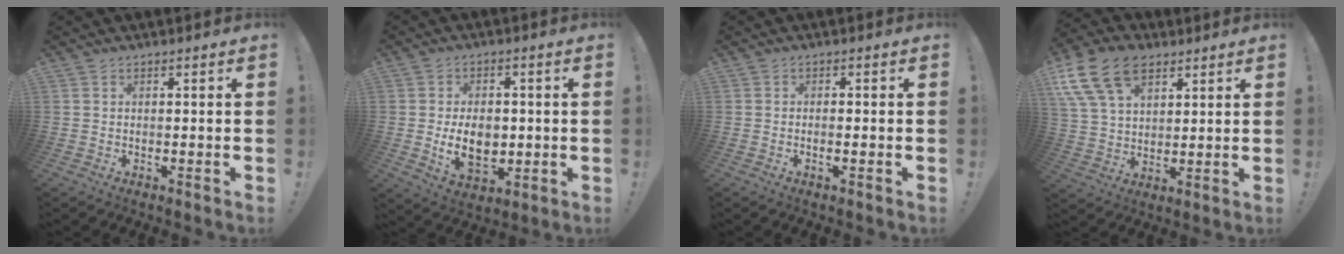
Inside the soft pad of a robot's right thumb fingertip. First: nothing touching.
{"total": 10.6, "force": [-1.0, 7.4, 7.4], "torque": [-0.112, -0.006, -0.017]}
{"total": 1.5, "force": [-0.6, 0.1, 1.4], "torque": [-0.023, 0.000, -0.011]}
{"total": 16.4, "force": [8.7, 10.3, 9.4], "torque": [-0.180, -0.038, 0.161]}